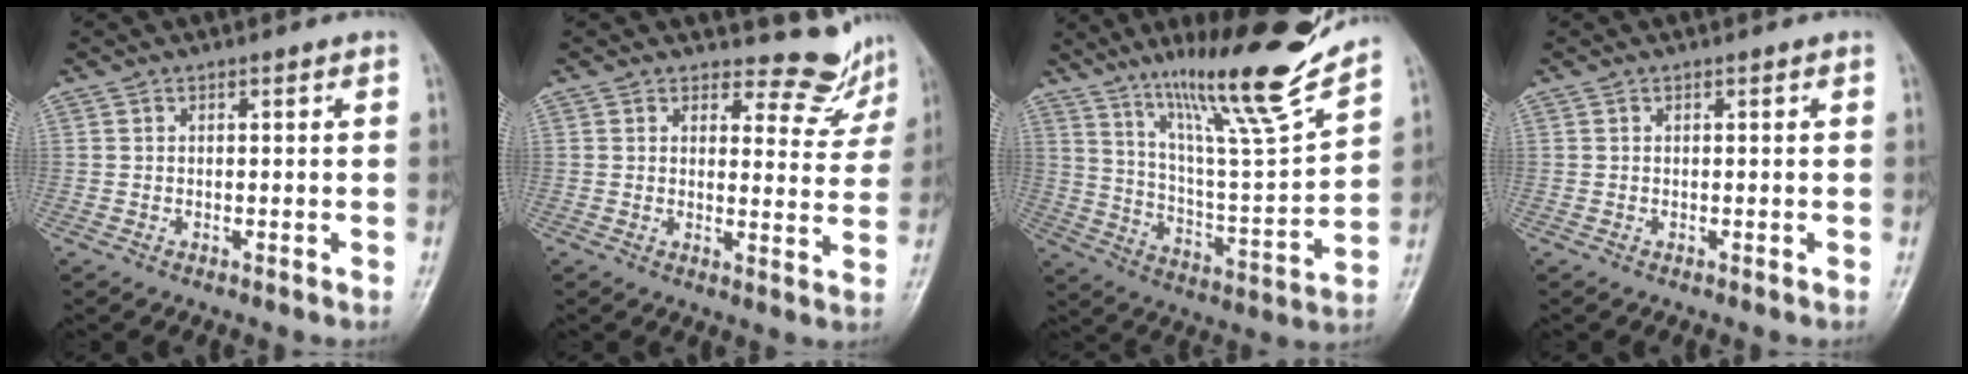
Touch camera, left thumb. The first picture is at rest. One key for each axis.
{"total": 6.6, "fx": 6.2, "fy": 2.2, "fz": -0.2, "tx": 0.029, "ty": -0.064, "tz": 0.066}
{"total": 20.4, "fx": 15.2, "fy": 1.3, "fz": 13.4, "tx": -0.188, "ty": -0.087, "tz": 0.259}
{"total": 0.0}